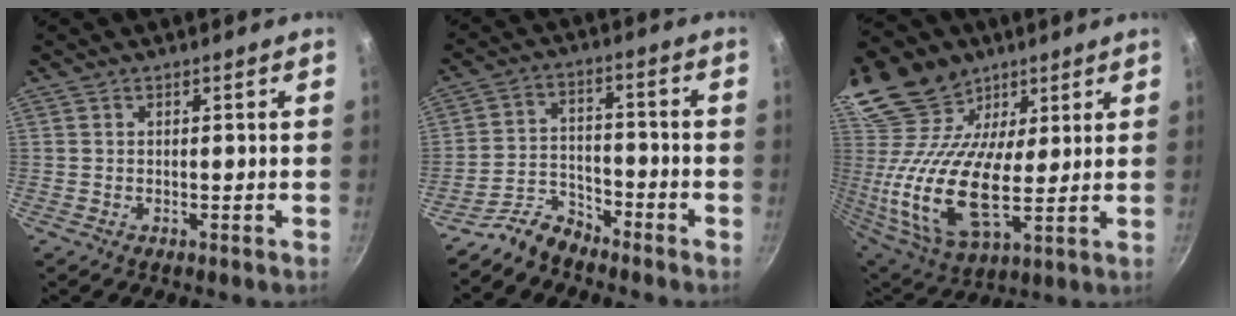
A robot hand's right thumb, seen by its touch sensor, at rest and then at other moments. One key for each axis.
{"total": 6.5, "fx": -5.9, "fy": 2.5, "fz": 1.2, "tx": -0.013, "ty": 0.063, "tz": -0.123}
{"total": 23.8, "fx": 9.4, "fy": 15.2, "fz": 15.7, "tx": -0.313, "ty": -0.045, "tz": 0.170}